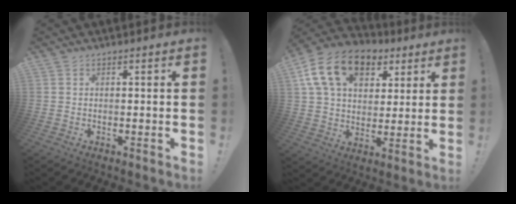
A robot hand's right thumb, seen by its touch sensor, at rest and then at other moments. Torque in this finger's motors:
{"motor_torque": [-0.62, 1.81, 1.17, 0.32, 0.18]}